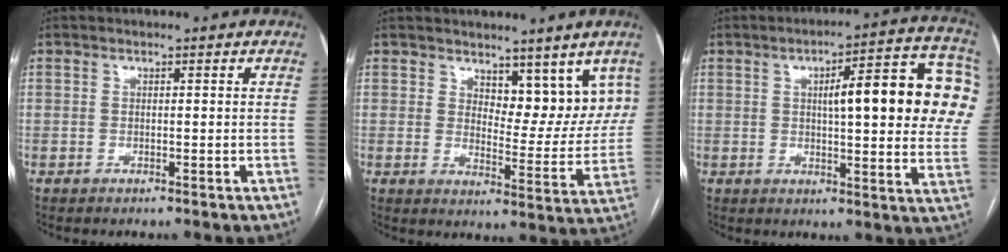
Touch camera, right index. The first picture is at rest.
{"total": 8.9, "force": [6.6, 4.3, 4.2], "torque": [-0.037, -0.012, 0.096]}
{"total": 19.5, "force": [4.1, 4.0, 18.7], "torque": [-0.202, 0.038, 0.051]}